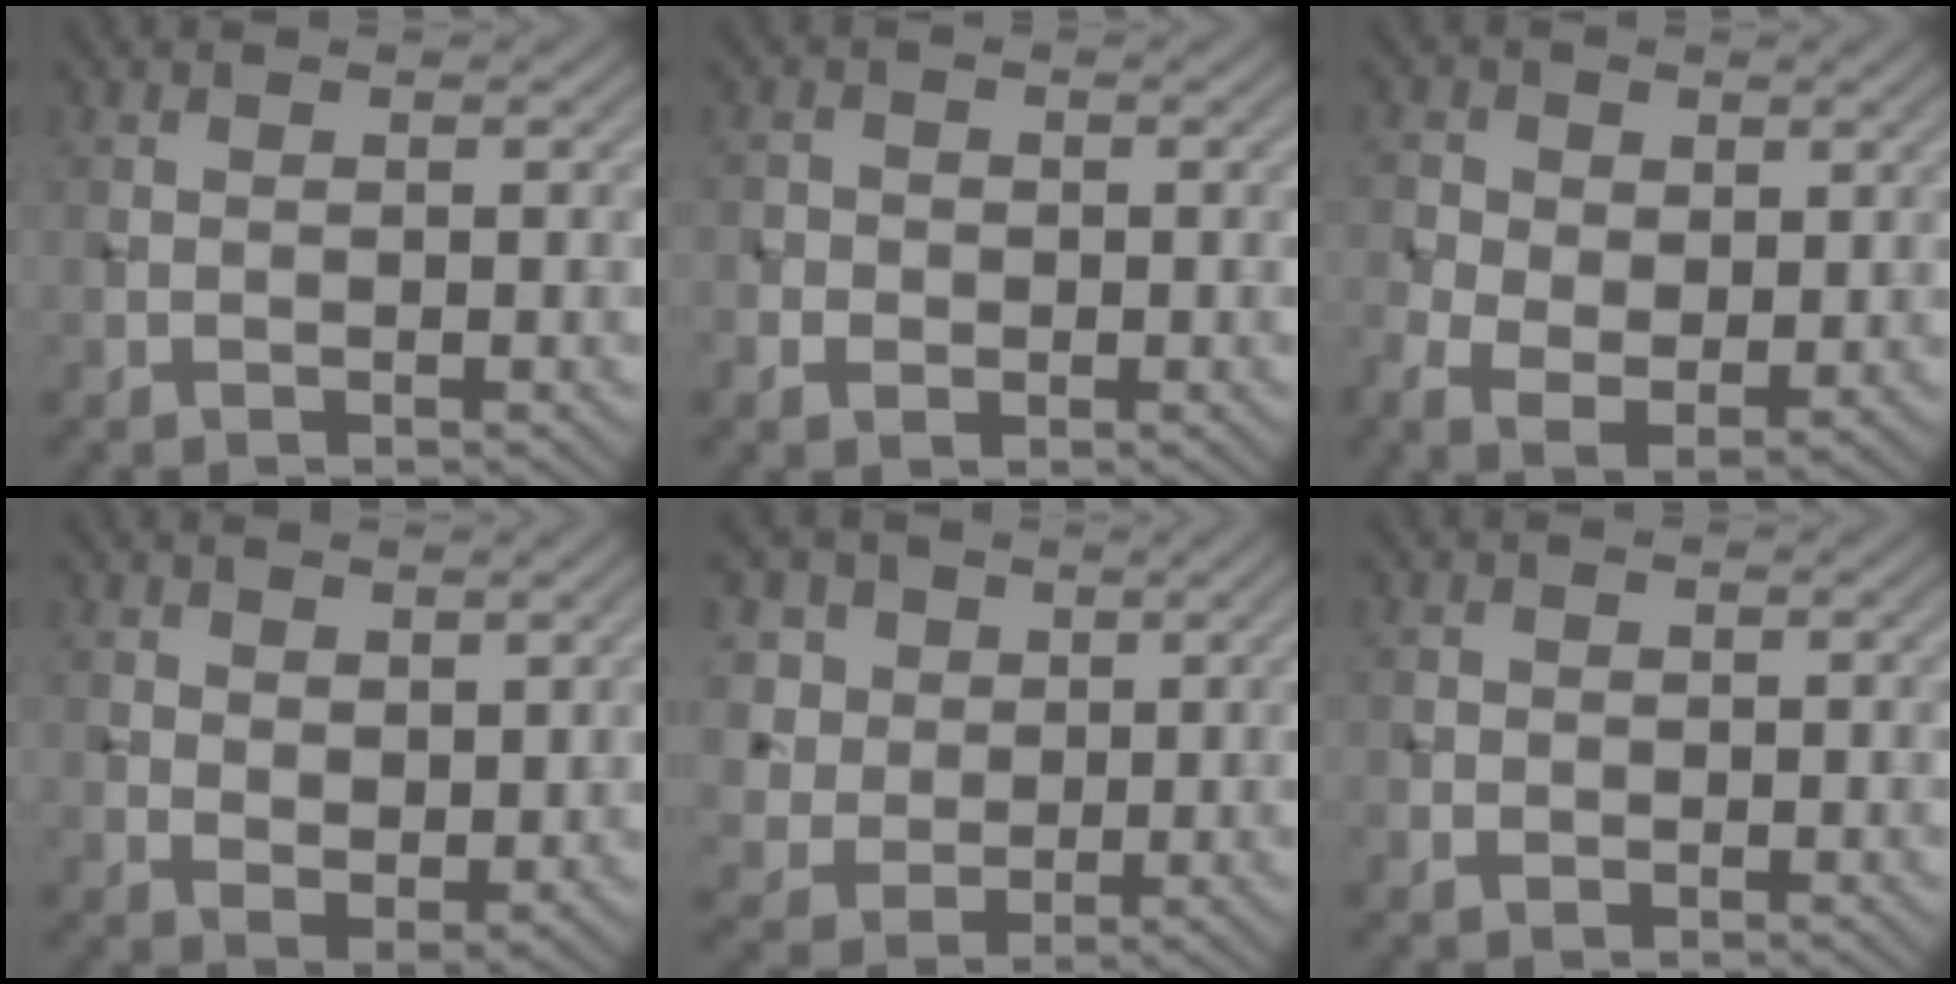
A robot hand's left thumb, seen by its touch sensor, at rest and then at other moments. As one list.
[{"total": 2.6, "force": [-0.7, 2.4, 0.9], "torque": [-0.015, -0.004, -0.018]}, {"total": 6.2, "force": [0.0, 4.6, 4.2], "torque": [-0.101, -0.009, 0.001]}, {"total": 4.1, "force": [2.1, 2.7, 2.3], "torque": [-0.049, -0.014, 0.042]}, {"total": 8.3, "force": [2.9, 7.0, 3.2], "torque": [-0.130, 0.000, 0.062]}, {"total": 1.3, "force": [-0.2, 1.2, 0.4], "torque": [-0.006, -0.006, -0.006]}]